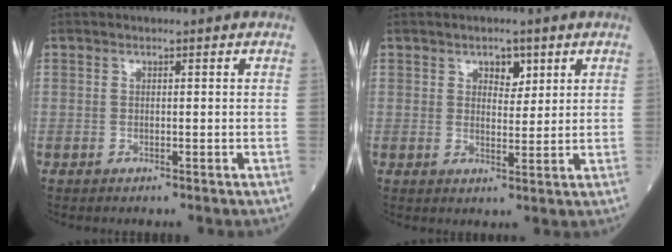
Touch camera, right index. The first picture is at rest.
{"total": 3.3, "force": [1.8, 1.8, 2.0], "torque": [-0.025, 0.002, 0.028]}